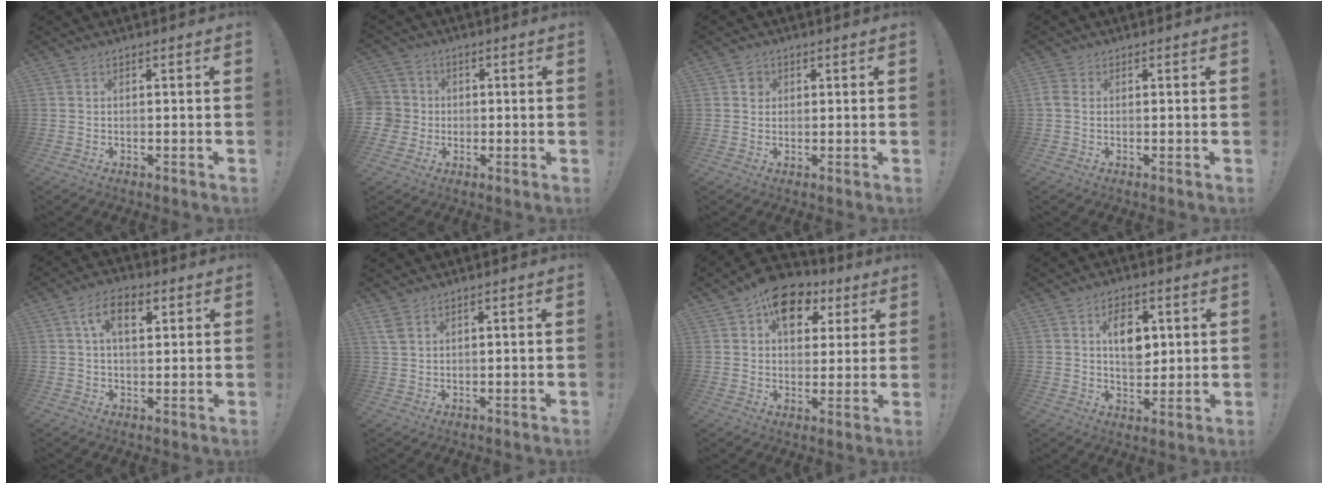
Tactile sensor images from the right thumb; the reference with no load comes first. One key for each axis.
{"total": 6.3, "fx": -0.4, "fy": 6.0, "fz": 1.6, "tx": -0.042, "ty": 0.013, "tz": -0.005}
{"total": 2.7, "fx": 0.6, "fy": 2.5, "fz": 0.9, "tx": -0.006, "ty": 0.001, "tz": 0.009}
{"total": 2.3, "fx": 0.5, "fy": 1.7, "fz": 1.5, "tx": -0.028, "ty": 0.002, "tz": 0.010}
{"total": 8.9, "fx": 3.1, "fy": 5.1, "fz": 6.6, "tx": -0.103, "ty": 0.008, "tz": 0.054}
{"total": 3.5, "fx": 2.2, "fy": 1.9, "fz": 1.9, "tx": -0.033, "ty": -0.005, "tz": 0.044}
{"total": 12.4, "fx": 6.2, "fy": 8.7, "fz": 6.3, "tx": -0.087, "ty": -0.026, "tz": 0.118}
{"total": 9.4, "fx": 2.7, "fy": 6.5, "fz": 6.2, "tx": -0.084, "ty": 0.001, "tz": 0.048}